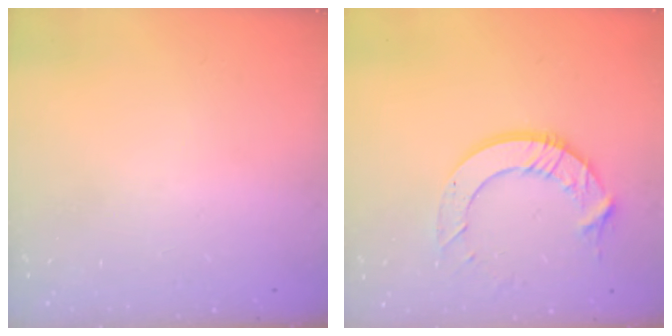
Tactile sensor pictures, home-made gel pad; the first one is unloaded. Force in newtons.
{"total": 11.2, "press": 11.1, "slide": 1.3}